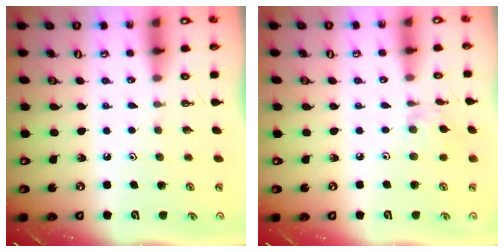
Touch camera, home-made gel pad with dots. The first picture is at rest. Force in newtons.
{"total": 2.8, "press": 2.7, "slide": 0.5}